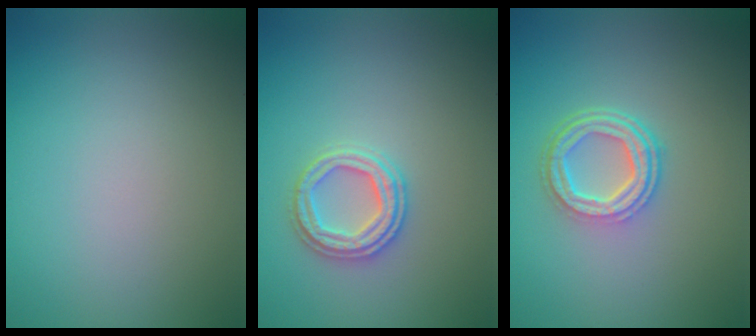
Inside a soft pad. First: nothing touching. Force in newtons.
{"total": 2.7, "press": 2.7, "slide": 0.3}
{"total": 4.2, "press": 3.2, "slide": 2.8}